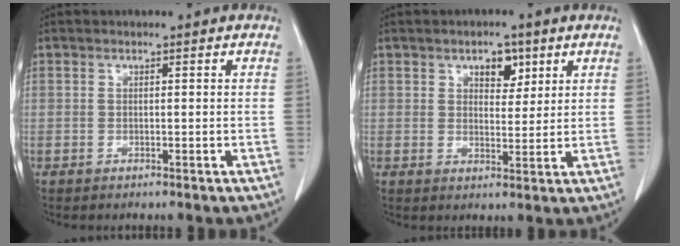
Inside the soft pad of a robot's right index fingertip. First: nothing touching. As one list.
[{"total": 4.4, "force": [2.4, 2.4, 2.8], "torque": [-0.038, 0.004, 0.036]}]